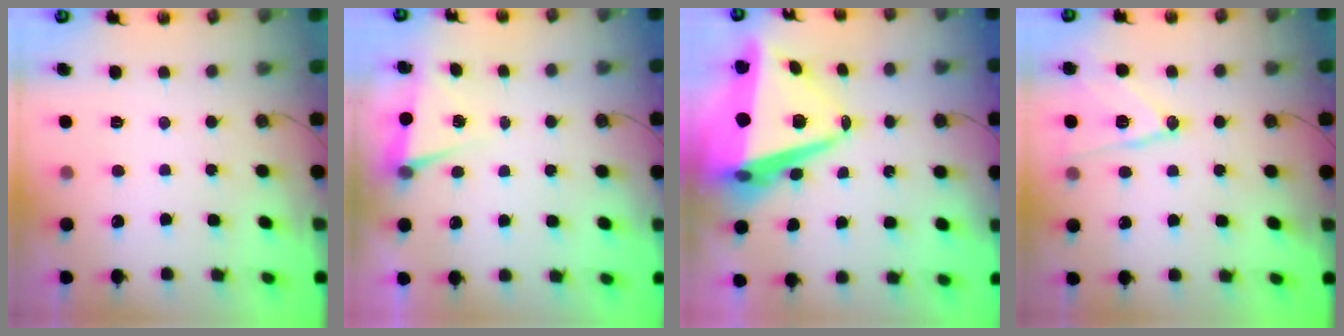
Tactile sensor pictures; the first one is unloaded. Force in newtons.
{"total": 3.5, "press": 1.8, "slide": 3.0}
{"total": 16.3, "press": 16.0, "slide": 2.9}
{"total": 13.2, "press": 13.1, "slide": 0.6}